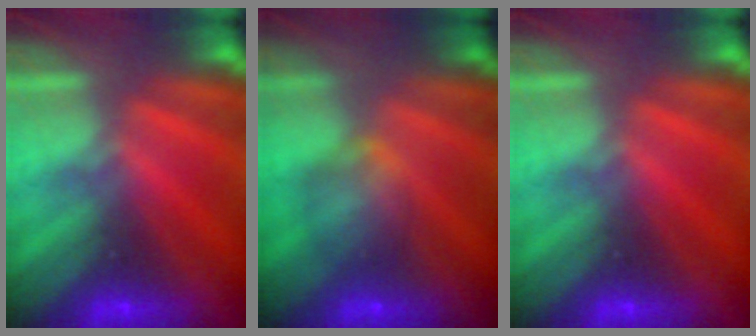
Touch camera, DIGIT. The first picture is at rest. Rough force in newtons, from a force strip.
{"total": 5.5}
{"total": 0.0}